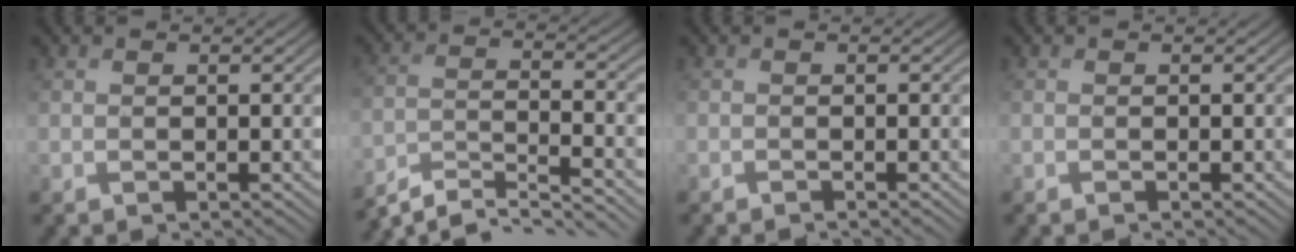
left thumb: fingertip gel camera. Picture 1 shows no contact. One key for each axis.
{"total": 7.7, "fx": -6.5, "fy": 1.6, "fz": 3.8, "tx": -0.078, "ty": -0.006, "tz": -0.121}
{"total": 0.6, "fx": -0.5, "fy": 0.0, "fz": 0.1, "tx": -0.002, "ty": -0.002, "tz": -0.012}
{"total": 0.0}